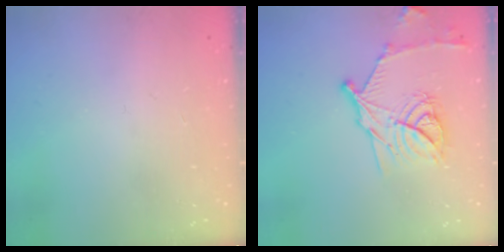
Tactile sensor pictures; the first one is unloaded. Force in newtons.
{"total": 16.4, "press": 16.3, "slide": 1.0}